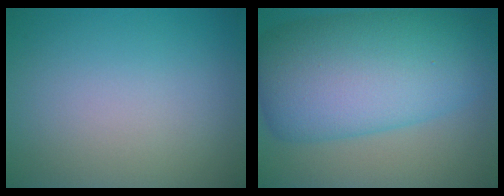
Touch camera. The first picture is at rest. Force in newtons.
{"total": 12.6, "press": 12.6, "slide": 0.2}